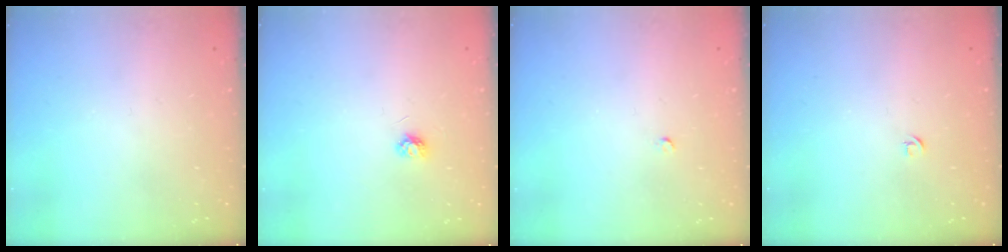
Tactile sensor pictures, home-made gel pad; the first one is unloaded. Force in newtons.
{"total": 3.5, "press": 3.4, "slide": 0.3}
{"total": 2.0, "press": 2.0, "slide": 0.3}
{"total": 2.7, "press": 2.6, "slide": 0.6}